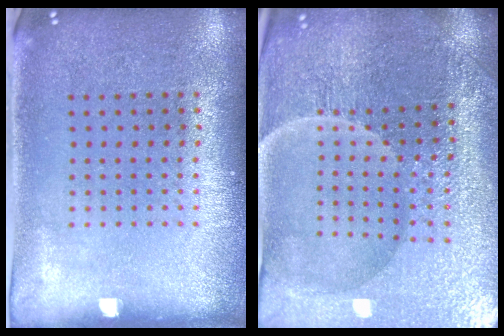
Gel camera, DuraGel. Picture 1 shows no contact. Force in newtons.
{"total": 4.6, "press": 4.5, "slide": 1.1}